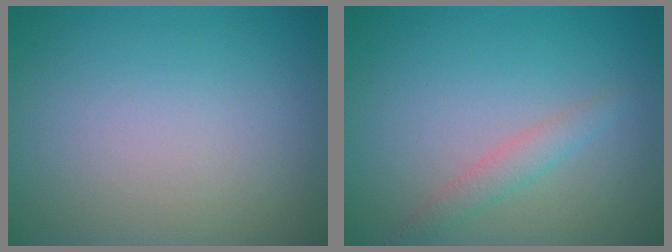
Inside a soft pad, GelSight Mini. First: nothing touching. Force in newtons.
{"total": 1.7, "press": 1.7, "slide": 0.0}